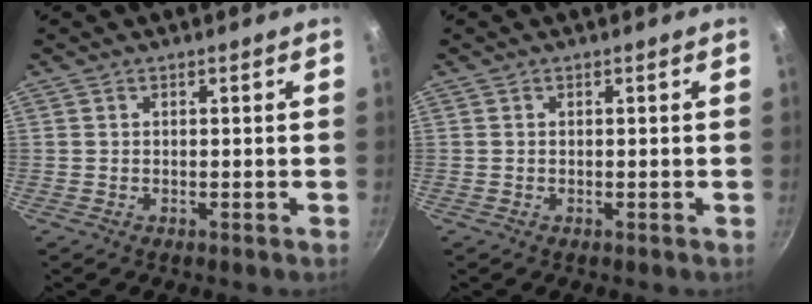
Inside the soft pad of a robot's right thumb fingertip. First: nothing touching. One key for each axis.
{"total": 0.0}